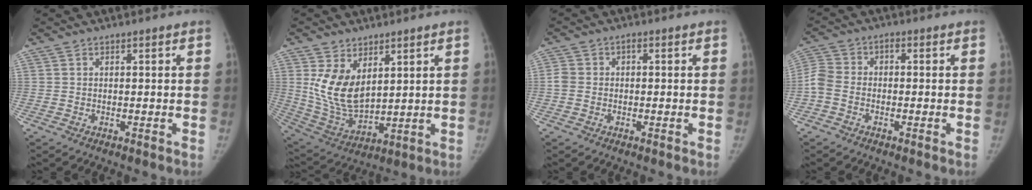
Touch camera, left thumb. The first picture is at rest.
{"total": 11.8, "force": [4.3, 6.9, 8.6], "torque": [-0.145, -0.031, 0.106]}
{"total": 2.5, "force": [-0.4, 2.0, 1.5], "torque": [-0.028, 0.008, -0.012]}
{"total": 5.1, "force": [-1.8, 3.4, 3.3], "torque": [-0.077, 0.021, -0.047]}